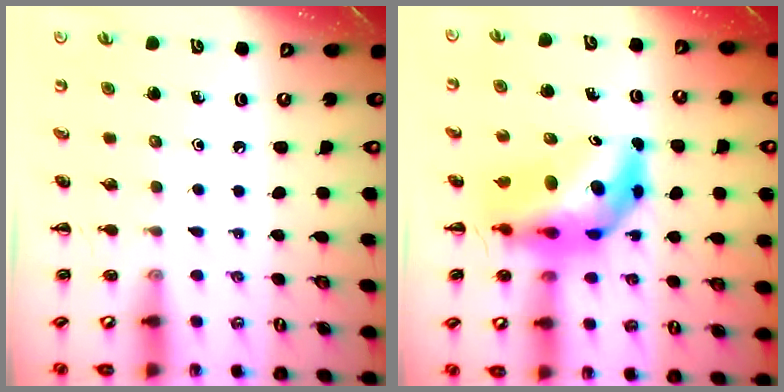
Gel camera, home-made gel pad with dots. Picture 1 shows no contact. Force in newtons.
{"total": 10.8, "press": 10.3, "slide": 3.2}